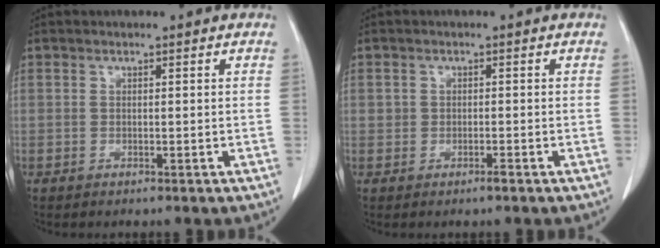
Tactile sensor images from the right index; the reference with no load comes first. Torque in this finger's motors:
{"motor_torque": [-0.08, 0.09, -0.02, 0.01]}